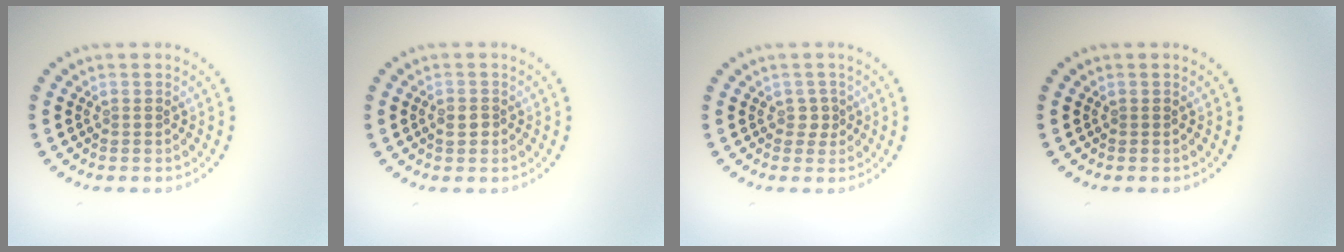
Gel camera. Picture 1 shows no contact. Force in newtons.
{"total": 1.2, "press": 1.1, "slide": 0.4}
{"total": 1.0, "press": 0.8, "slide": 0.6}
{"total": 0.0}